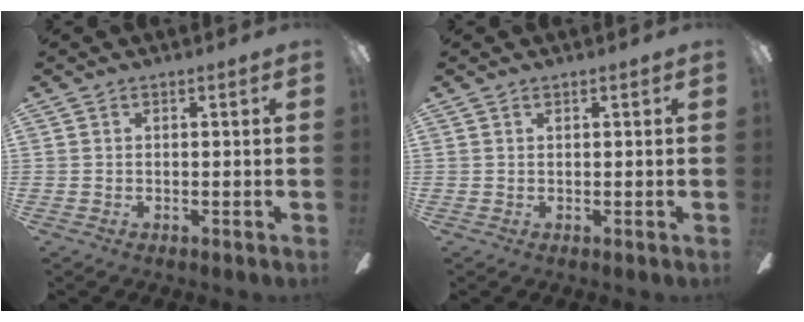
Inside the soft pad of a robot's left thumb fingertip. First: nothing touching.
{"total": 0.5, "force": [0.4, 0.1, 0.4], "torque": [-0.008, 0.001, 0.007]}